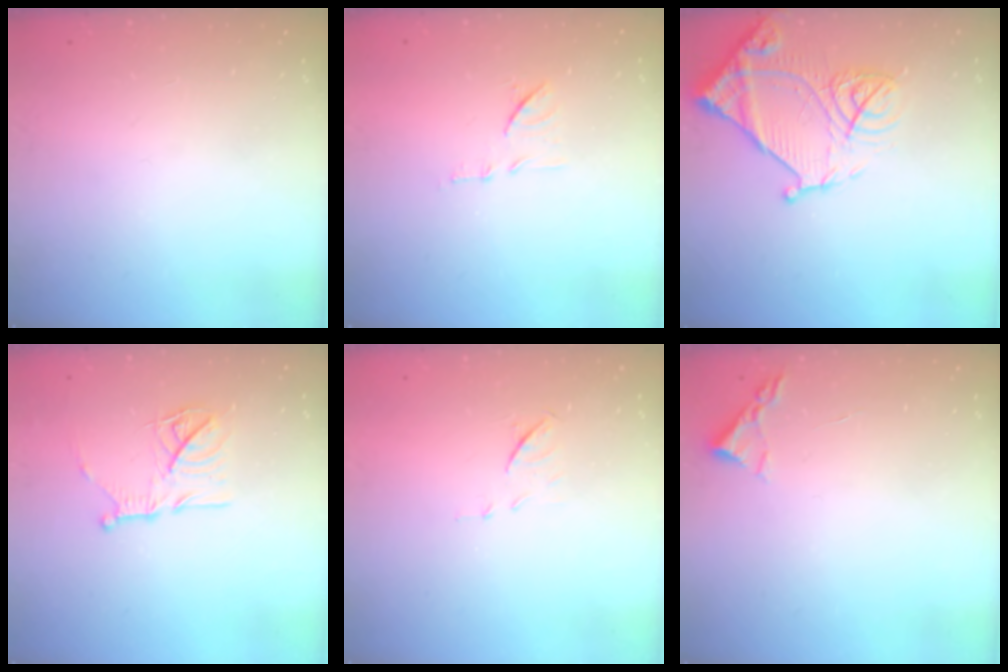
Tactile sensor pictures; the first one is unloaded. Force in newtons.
{"total": 8.7, "press": 8.7, "slide": 0.3}
{"total": 16.4, "press": 16.3, "slide": 1.6}
{"total": 14.9, "press": 14.8, "slide": 1.4}
{"total": 6.3, "press": 6.2, "slide": 0.6}
{"total": 2.4, "press": 2.3, "slide": 0.3}